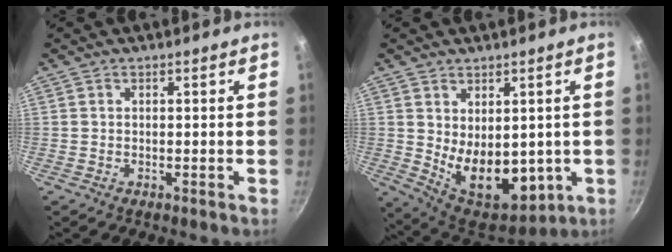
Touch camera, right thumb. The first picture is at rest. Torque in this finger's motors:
{"motor_torque": [-0.74, 1.47, 0.66, 0.66, 0.10]}